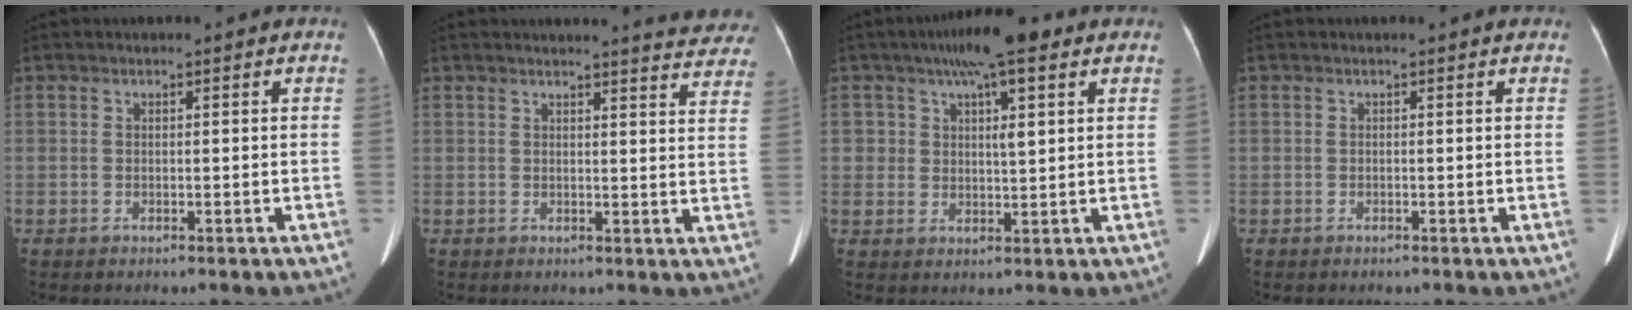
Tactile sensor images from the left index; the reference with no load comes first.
{"total": 10.8, "force": [10.4, 1.2, 2.6], "torque": [-0.008, -0.048, 0.086]}
{"total": 8.0, "force": [4.5, 3.0, 5.9], "torque": [-0.089, 0.019, 0.068]}
{"total": 0.0}